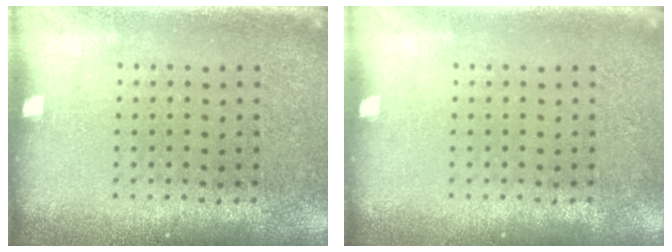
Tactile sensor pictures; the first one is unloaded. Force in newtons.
{"total": 0.0}